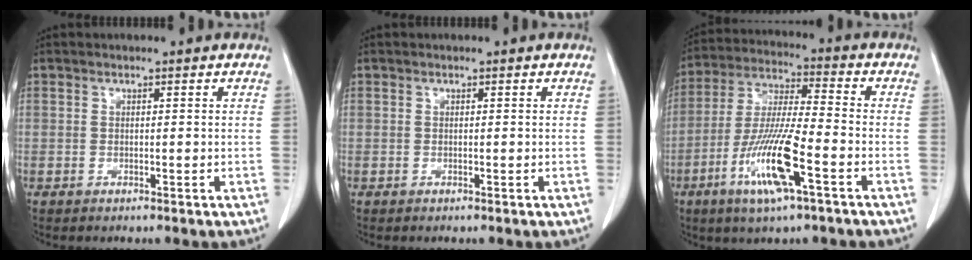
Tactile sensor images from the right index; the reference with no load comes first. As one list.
[{"total": 0.0}, {"total": 13.5, "force": [-5.7, 1.0, 12.3], "torque": [-0.249, -0.016, -0.107]}]